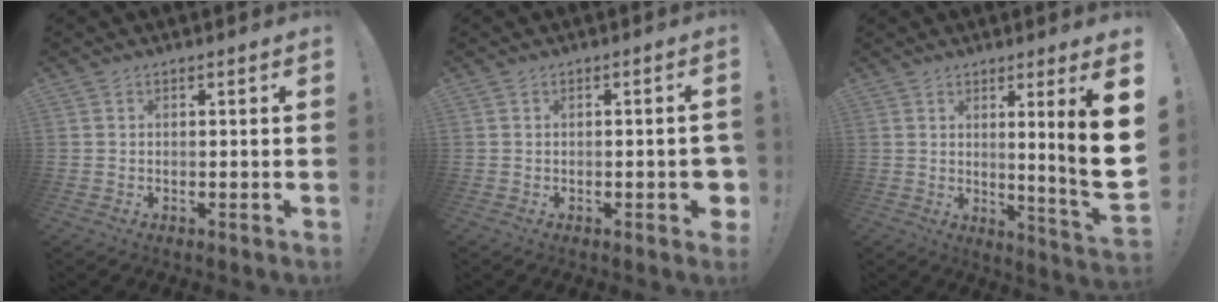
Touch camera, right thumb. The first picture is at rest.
{"total": 3.2, "force": [-1.1, 1.1, 2.8], "torque": [-0.041, 0.008, -0.015]}
{"total": 11.7, "force": [2.0, -1.0, 11.4], "torque": [-0.167, -0.030, 0.020]}